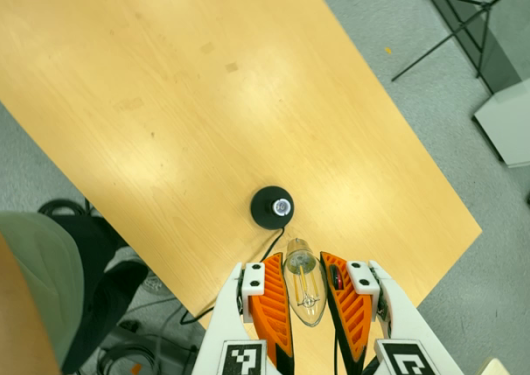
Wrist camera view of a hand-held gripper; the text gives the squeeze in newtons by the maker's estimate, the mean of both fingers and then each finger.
{"total": 15.7, "left": 17.0, "right": 14.4}